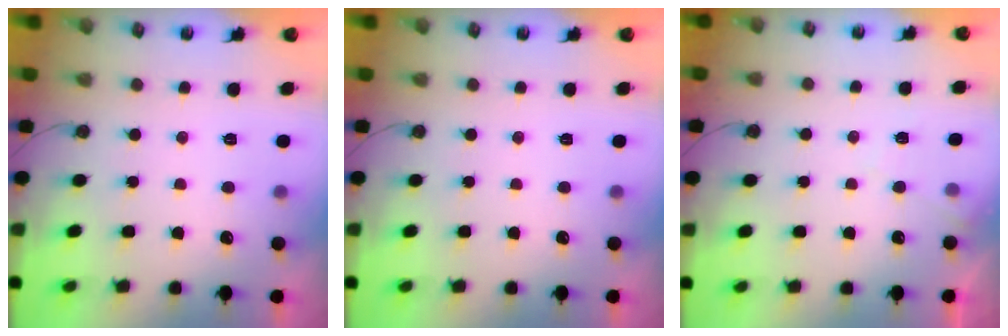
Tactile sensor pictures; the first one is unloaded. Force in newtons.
{"total": 0.0}
{"total": 4.9, "press": 4.9, "slide": 0.7}